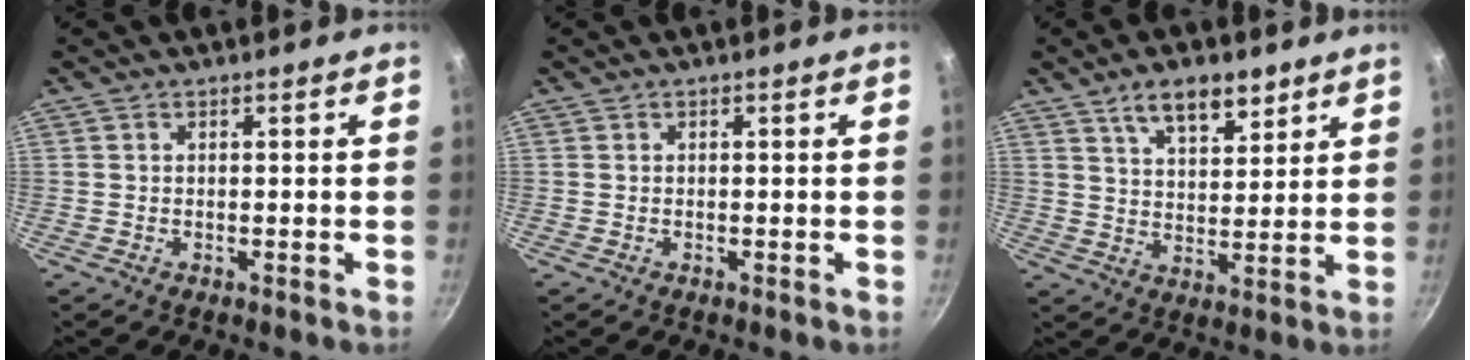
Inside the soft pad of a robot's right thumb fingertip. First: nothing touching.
{"total": 0.0}
{"total": 9.2, "force": [6.0, 4.0, 5.6], "torque": [-0.071, -0.032, 0.105]}